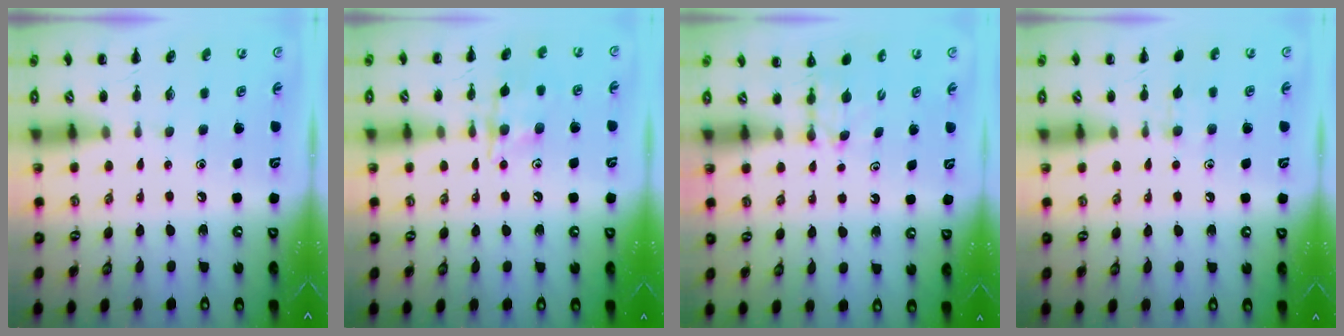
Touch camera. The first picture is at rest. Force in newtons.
{"total": 10.9, "press": 10.8, "slide": 0.6}
{"total": 2.8, "press": 2.6, "slide": 1.1}
{"total": 5.6, "press": 5.5, "slide": 1.3}